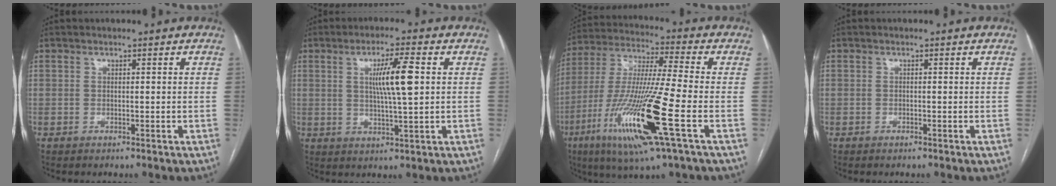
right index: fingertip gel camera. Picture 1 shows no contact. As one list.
[{"total": 7.6, "force": [1.5, 0.2, 7.4], "torque": [-0.131, 0.000, 0.027]}, {"total": 19.3, "force": [-7.1, 0.5, 17.9], "torque": [-0.386, -0.033, -0.136]}, {"total": 0.0}]